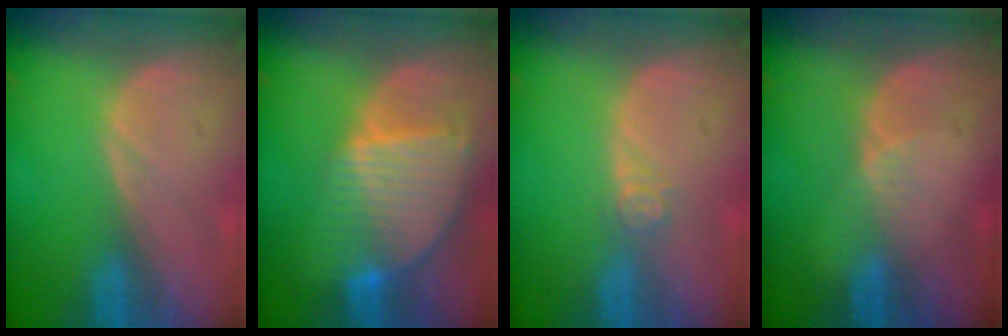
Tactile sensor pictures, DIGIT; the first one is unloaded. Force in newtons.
{"total": 9.3, "press": 8.0, "slide": 4.7}
{"total": 2.4, "press": 2.0, "slide": 1.3}
{"total": 2.0, "press": 1.6, "slide": 1.3}